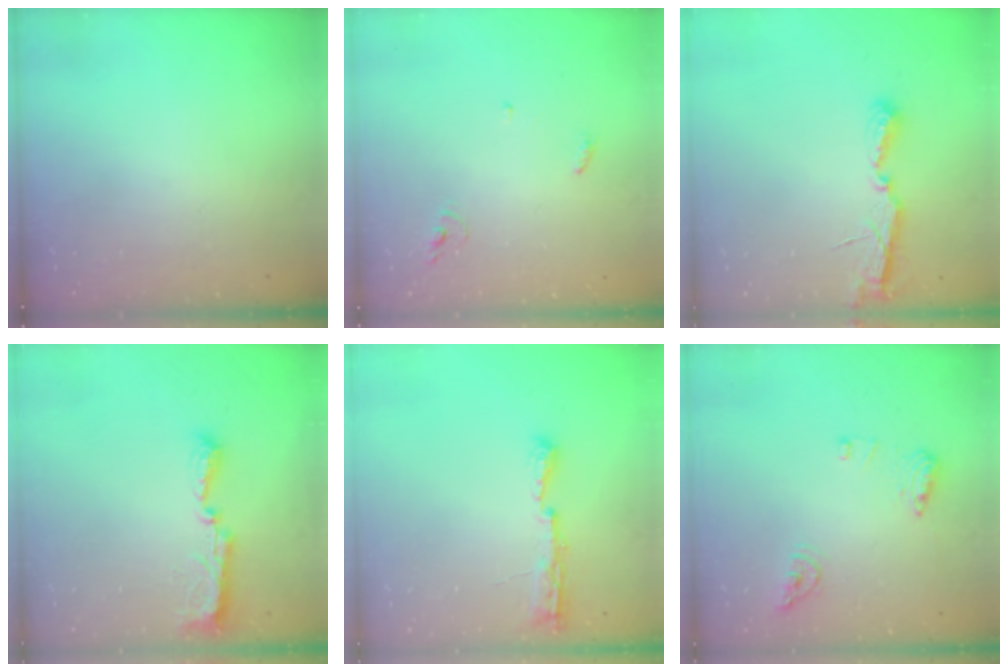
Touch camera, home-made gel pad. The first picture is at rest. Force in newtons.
{"total": 3.8, "press": 3.8, "slide": 0.4}
{"total": 6.9, "press": 6.9, "slide": 0.1}
{"total": 7.8, "press": 7.8, "slide": 0.8}
{"total": 7.1, "press": 7.1, "slide": 0.8}
{"total": 10.4, "press": 10.4, "slide": 1.0}